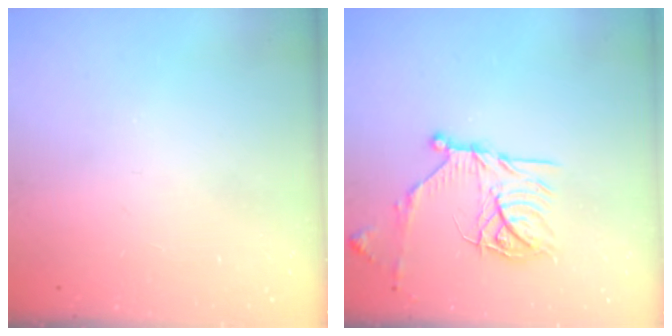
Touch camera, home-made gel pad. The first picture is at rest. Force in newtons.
{"total": 17.1, "press": 17.1, "slide": 1.1}